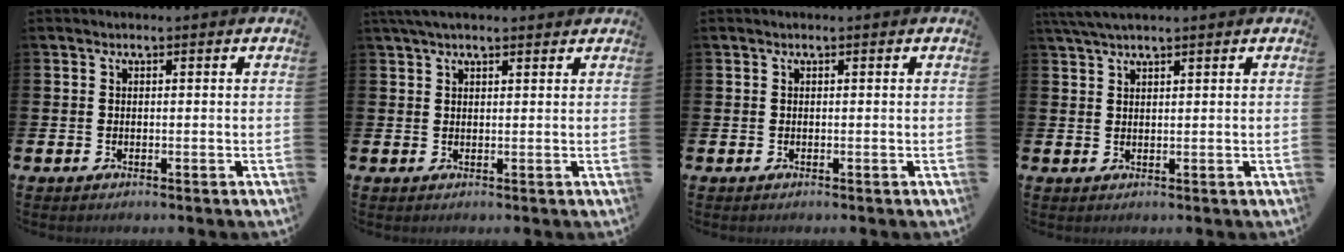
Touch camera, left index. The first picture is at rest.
{"total": 2.9, "force": [2.4, 0.8, 1.5], "torque": [-0.031, 0.002, 0.043]}
{"total": 0.0}
{"total": 3.1, "force": [2.6, 0.4, 1.5], "torque": [-0.043, 0.004, 0.051]}